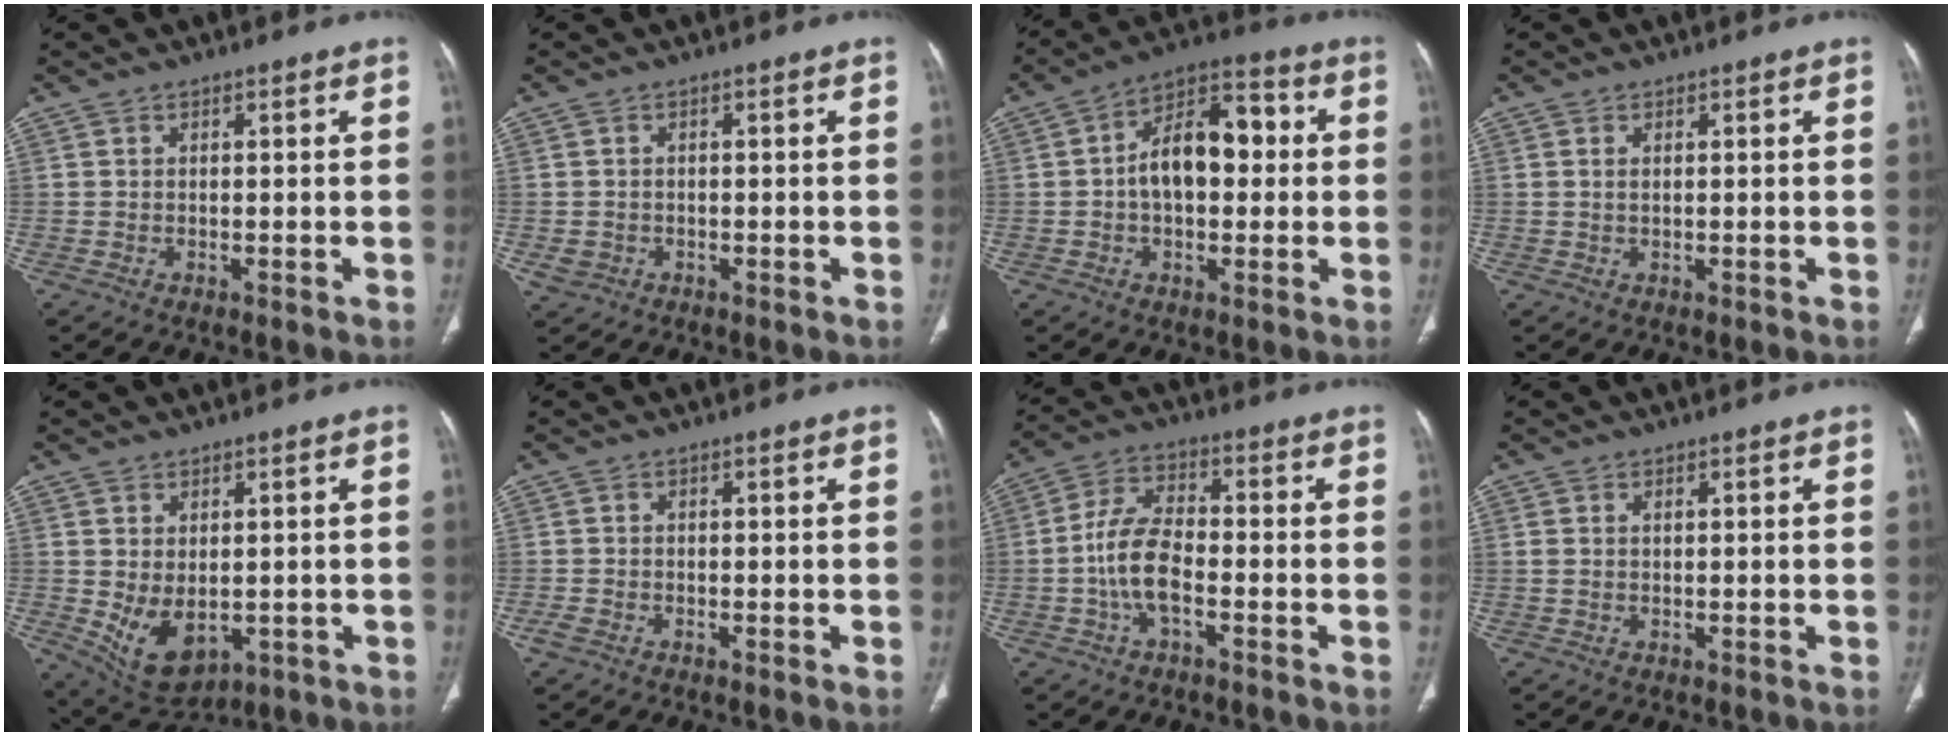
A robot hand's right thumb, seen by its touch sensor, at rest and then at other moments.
{"total": 2.3, "force": [-0.7, 2.1, 0.7], "torque": [-0.011, 0.004, -0.006]}
{"total": 13.2, "force": [0.7, 7.9, 10.6], "torque": [-0.147, 0.034, 0.001]}
{"total": 0.8, "force": [0.3, 0.3, 0.6], "torque": [-0.018, 0.004, 0.008]}
{"total": 8.7, "force": [-1.1, 5.7, 6.5], "torque": [-0.101, -0.010, 0.010]}
{"total": 1.6, "force": [-0.9, 1.0, 0.9], "torque": [-0.023, 0.000, -0.019]}
{"total": 9.1, "force": [-2.5, 4.4, 7.6], "torque": [-0.154, 0.029, -0.051]}
{"total": 1.1, "force": [0.3, 0.6, 0.8], "torque": [-0.029, 0.012, 0.014]}